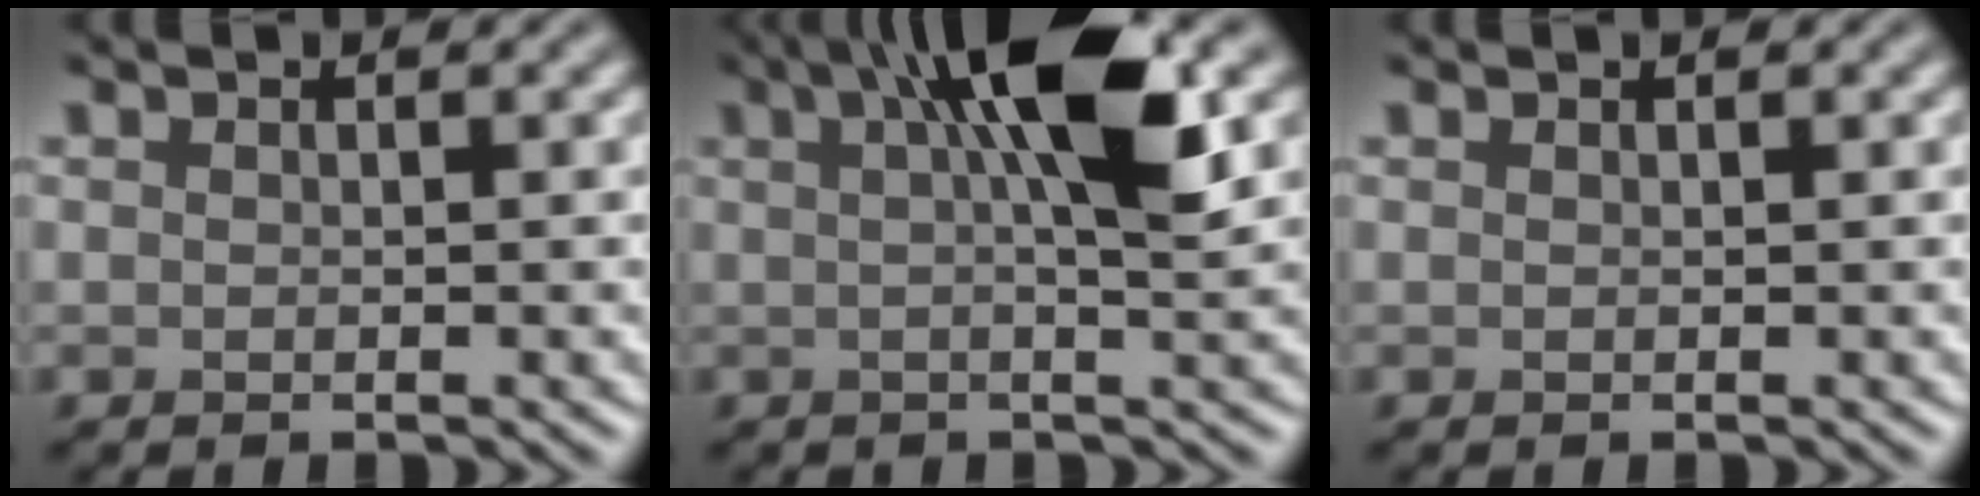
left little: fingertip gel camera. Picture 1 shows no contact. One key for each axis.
{"total": 6.9, "fx": 2.4, "fy": 1.0, "fz": 6.5, "tx": -0.095, "ty": 0.003, "tz": 0.048}
{"total": 0.0}